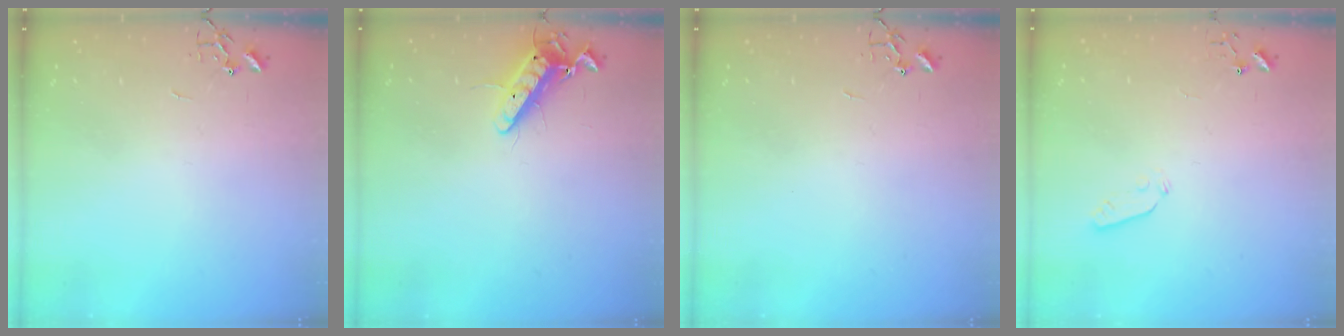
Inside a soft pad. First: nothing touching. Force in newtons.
{"total": 12.1, "press": 12.0, "slide": 1.4}
{"total": 0.0}
{"total": 3.7, "press": 3.6, "slide": 0.4}